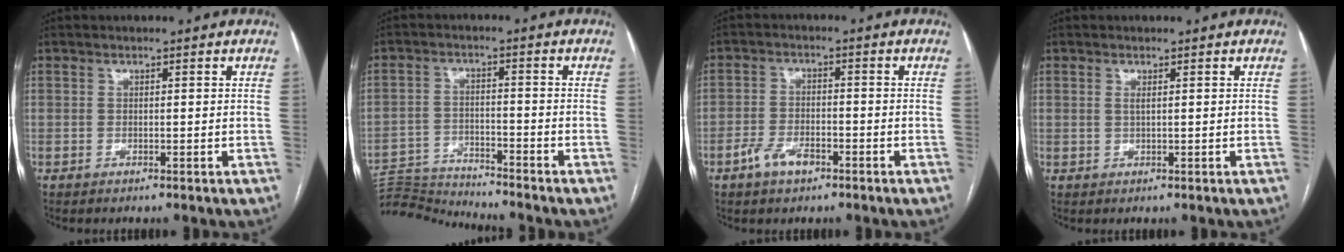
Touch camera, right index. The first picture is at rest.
{"total": 9.1, "force": [-8.9, -1.6, -0.2], "torque": [0.004, 0.004, -0.161]}
{"total": 4.8, "force": [-2.8, 2.2, 3.2], "torque": [-0.064, 0.005, -0.050]}
{"total": 0.7, "force": [0.3, 0.1, 0.7], "torque": [-0.018, 0.000, 0.005]}